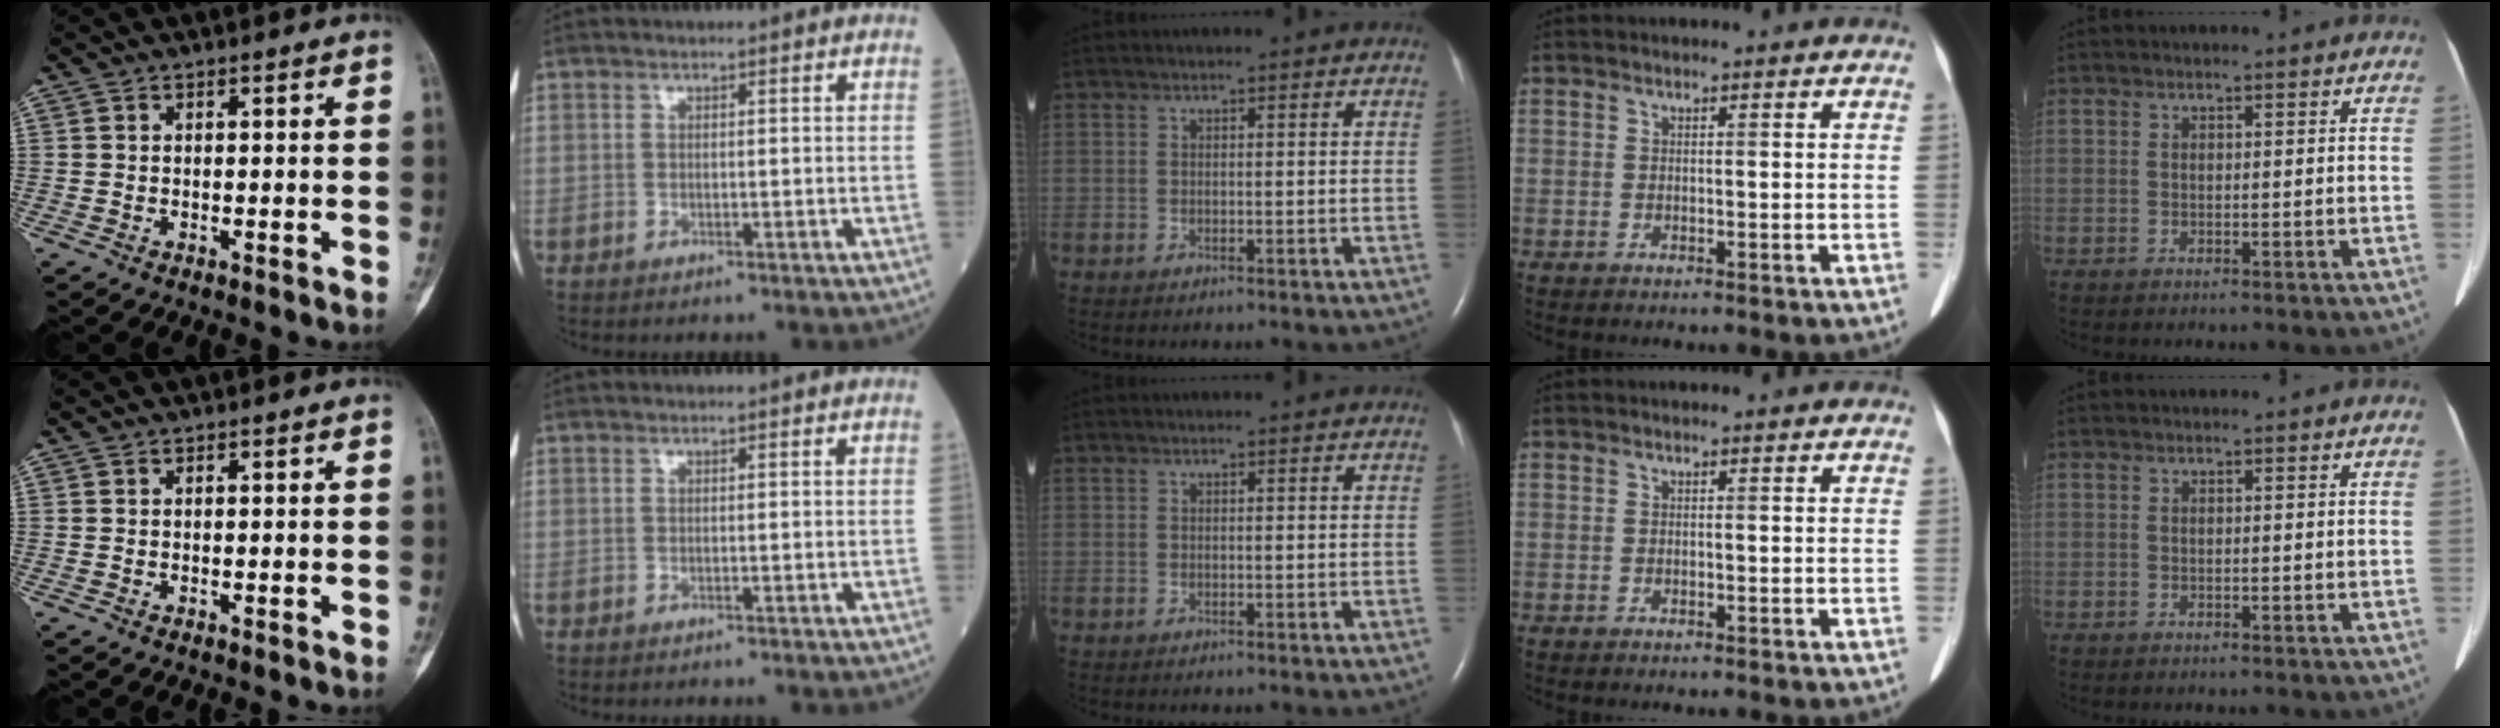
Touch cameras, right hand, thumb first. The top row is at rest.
{}